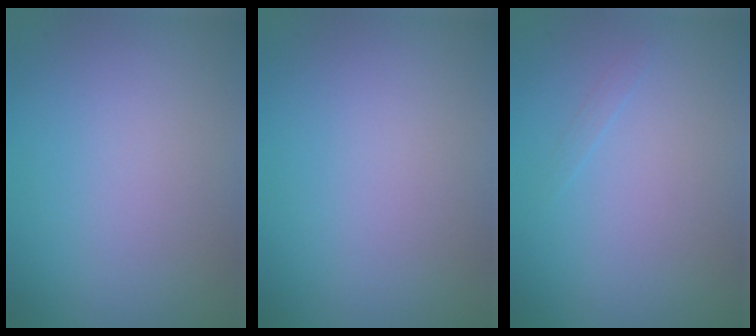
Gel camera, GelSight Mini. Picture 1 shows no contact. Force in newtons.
{"total": 0.0}
{"total": 0.5, "press": 0.5, "slide": 0.0}